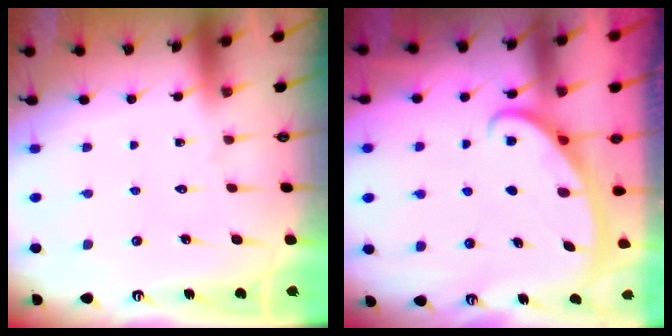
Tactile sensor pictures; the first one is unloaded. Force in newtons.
{"total": 2.6, "press": 2.6, "slide": 0.4}